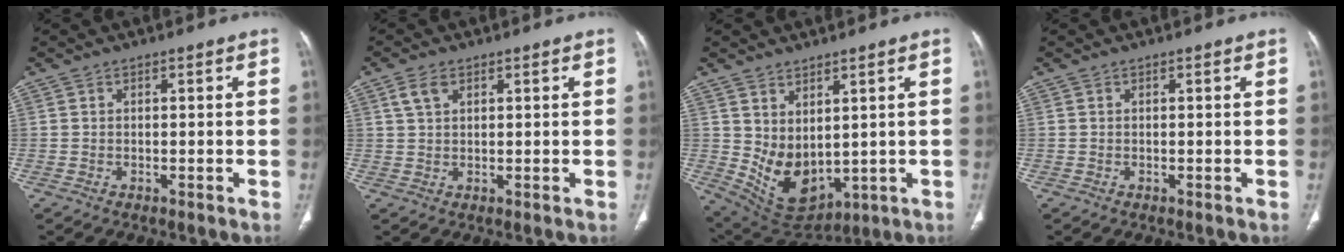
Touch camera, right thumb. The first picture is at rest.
{"total": 3.2, "force": [1.6, 1.8, 2.0], "torque": [-0.041, 0.002, 0.038]}
{"total": 10.1, "force": [1.9, 6.4, 7.6], "torque": [-0.115, -0.028, 0.072]}
{"total": 0.0}